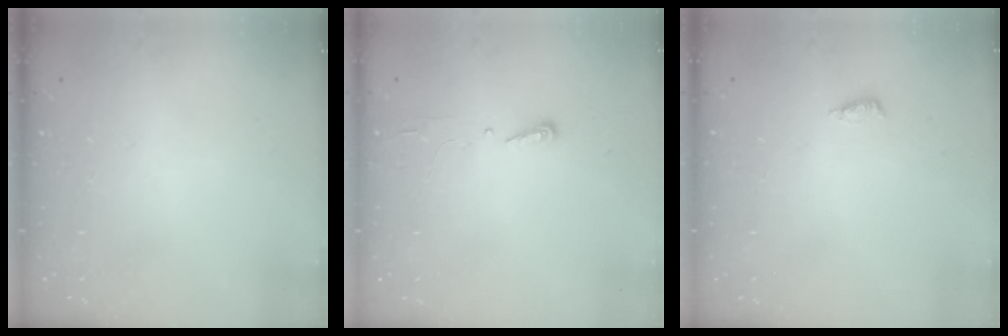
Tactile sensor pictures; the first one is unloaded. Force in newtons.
{"total": 2.9, "press": 2.9, "slide": 0.4}
{"total": 3.8, "press": 3.6, "slide": 1.2}